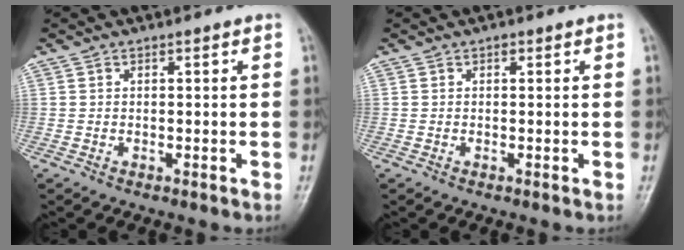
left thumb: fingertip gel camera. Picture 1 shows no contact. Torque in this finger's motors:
{"motor_torque": [0.48, -0.55, -0.08, -0.18, 0.00]}